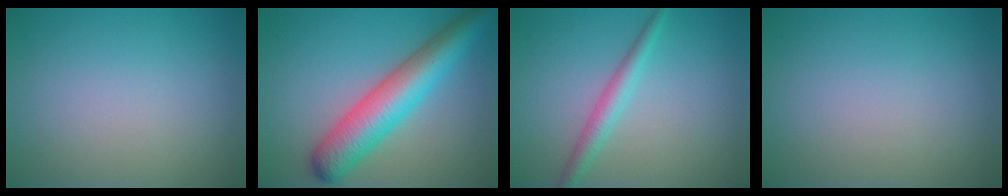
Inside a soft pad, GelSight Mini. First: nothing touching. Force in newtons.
{"total": 7.4, "press": 7.4, "slide": 0.1}
{"total": 2.3, "press": 2.3, "slide": 0.0}
{"total": 0.0}